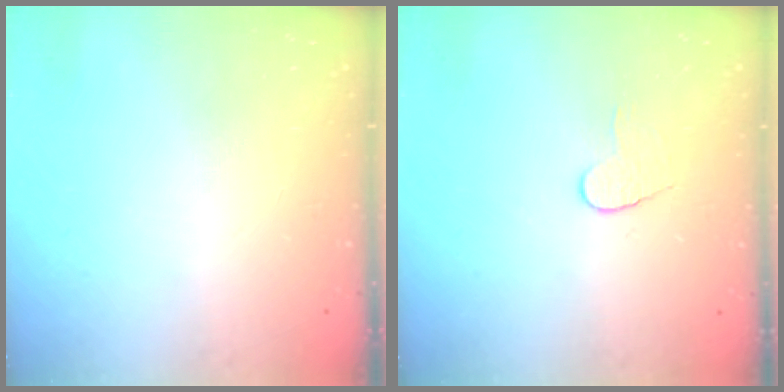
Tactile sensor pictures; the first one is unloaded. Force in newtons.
{"total": 6.0, "press": 6.0, "slide": 0.5}